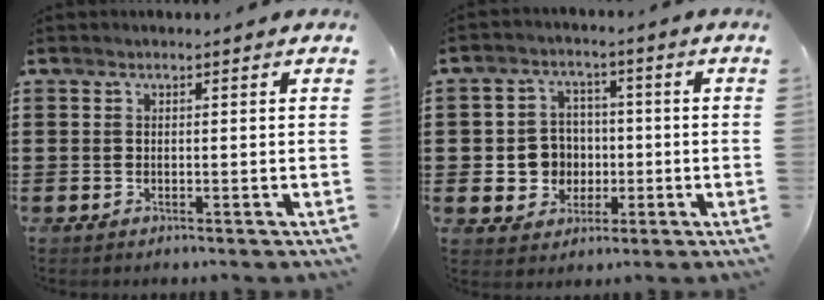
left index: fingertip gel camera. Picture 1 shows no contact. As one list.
[{"total": 6.0, "force": [-0.6, 5.7, 1.9], "torque": [-0.055, 0.019, -0.008]}]